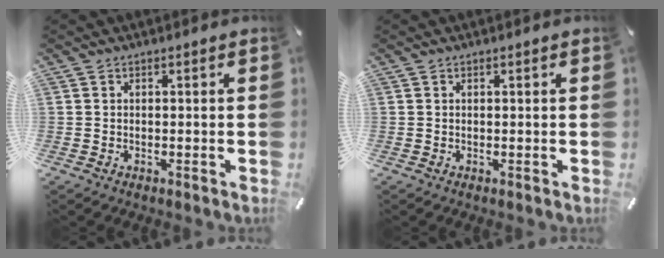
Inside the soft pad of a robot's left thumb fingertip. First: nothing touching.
{"total": 0.0}